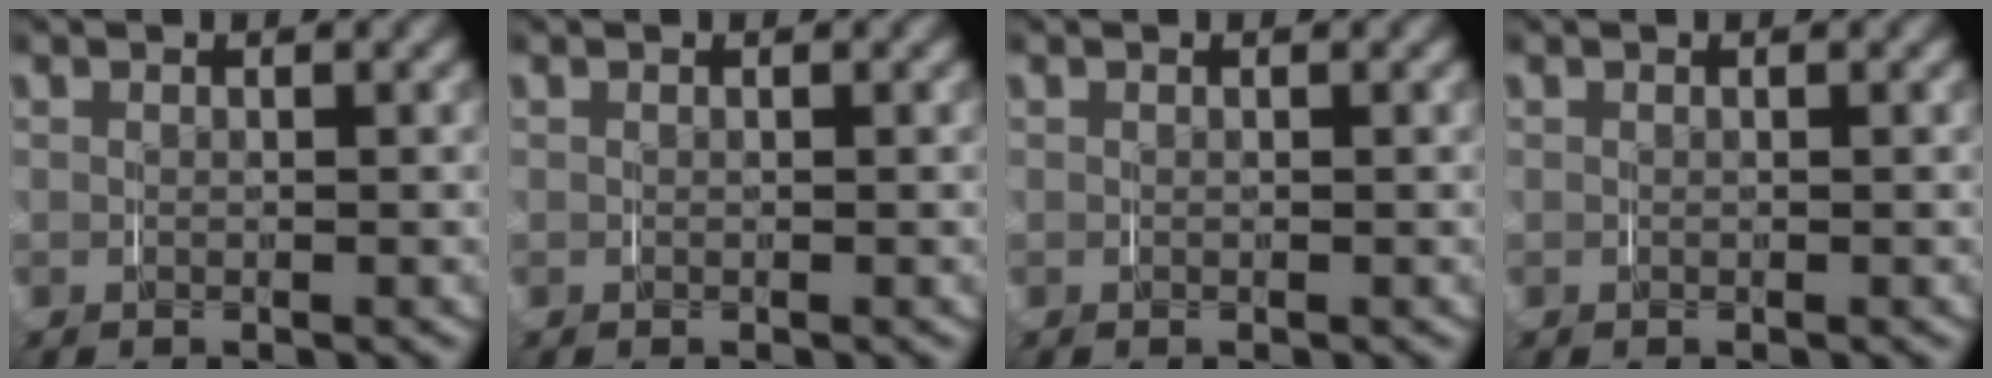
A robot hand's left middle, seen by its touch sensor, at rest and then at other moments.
{"total": 0.0}
{"total": 0.0}
{"total": 0.0}